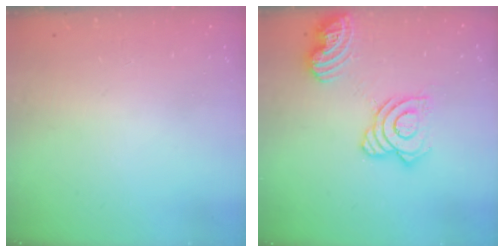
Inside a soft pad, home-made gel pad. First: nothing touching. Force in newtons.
{"total": 17.0, "press": 16.9, "slide": 2.1}